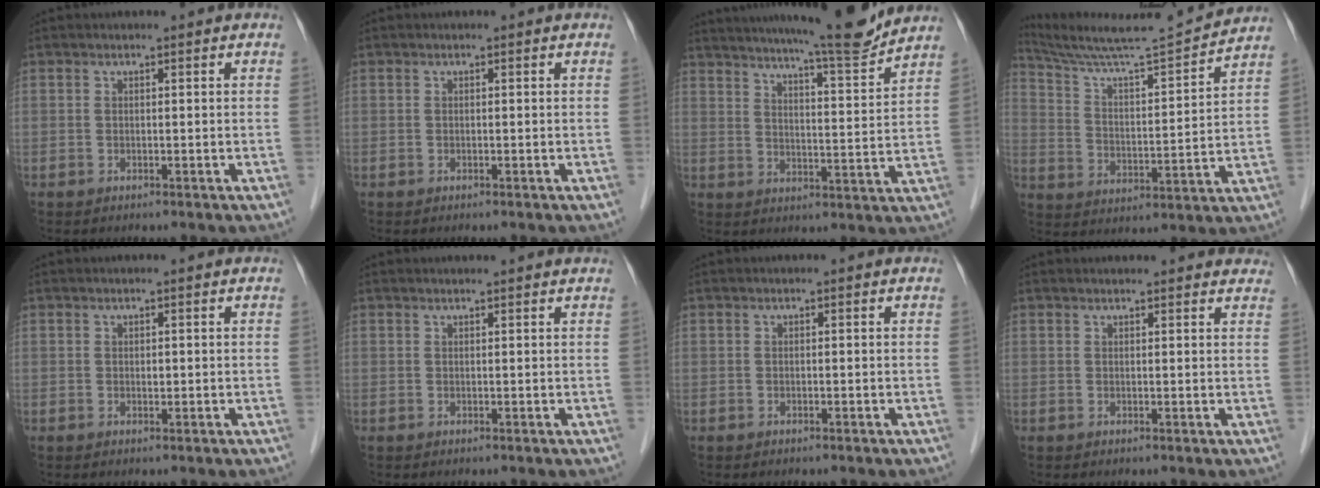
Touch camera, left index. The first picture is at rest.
{"total": 0.0}
{"total": 15.3, "force": [13.9, -0.3, 6.4], "torque": [-0.101, -0.023, 0.191]}
{"total": 15.9, "force": [15.1, -1.4, 4.5], "torque": [-0.093, -0.021, 0.242]}
{"total": 0.6, "force": [0.2, 0.3, 0.4], "torque": [-0.005, 0.000, 0.002]}
{"total": 2.2, "force": [2.1, -0.3, 0.5], "torque": [-0.012, 0.009, 0.026]}
{"total": 0.0}
{"total": 9.3, "force": [8.8, 1.9, 2.4], "torque": [-0.009, 0.014, 0.082]}